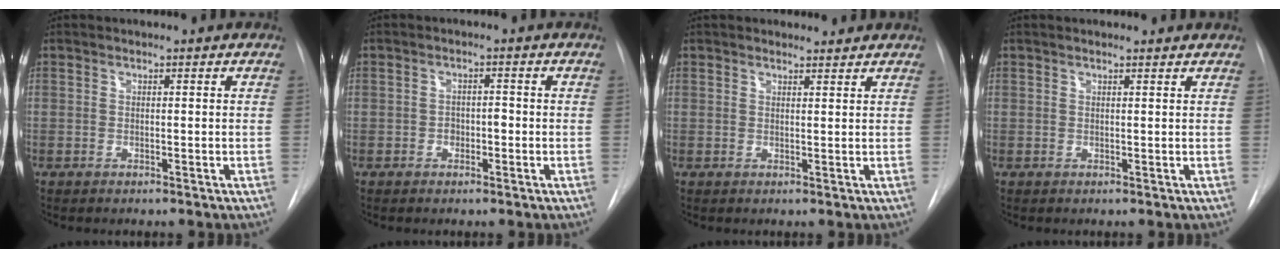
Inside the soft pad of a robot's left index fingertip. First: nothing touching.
{"total": 1.9, "force": [-0.6, 1.3, 1.3], "torque": [-0.013, 0.007, -0.010]}
{"total": 2.4, "force": [2.3, 0.6, 0.3], "torque": [-0.006, 0.010, 0.030]}
{"total": 2.5, "force": [2.3, 0.3, 1.0], "torque": [-0.016, 0.019, 0.027]}